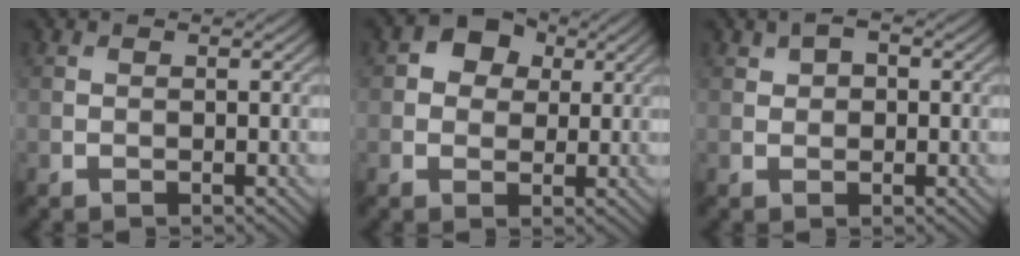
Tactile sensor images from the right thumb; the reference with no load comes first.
{"total": 5.1, "force": [1.6, 4.0, 2.6], "torque": [-0.052, 0.009, 0.014]}
{"total": 2.2, "force": [0.8, 1.5, 1.4], "torque": [-0.024, 0.004, 0.011]}